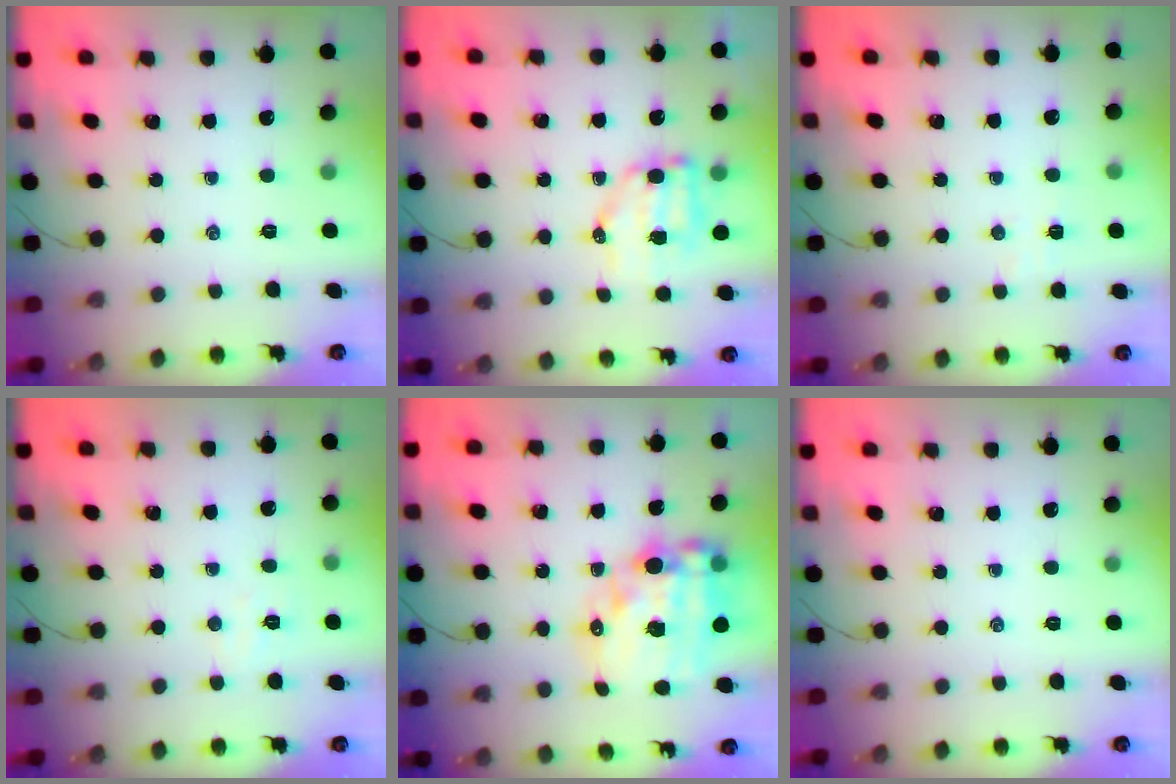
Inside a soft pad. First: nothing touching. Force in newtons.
{"total": 7.6, "press": 7.5, "slide": 1.2}
{"total": 2.9, "press": 2.8, "slide": 0.6}
{"total": 3.6, "press": 3.5, "slide": 0.8}
{"total": 20.5, "press": 20.1, "slide": 4.4}
{"total": 0.0}